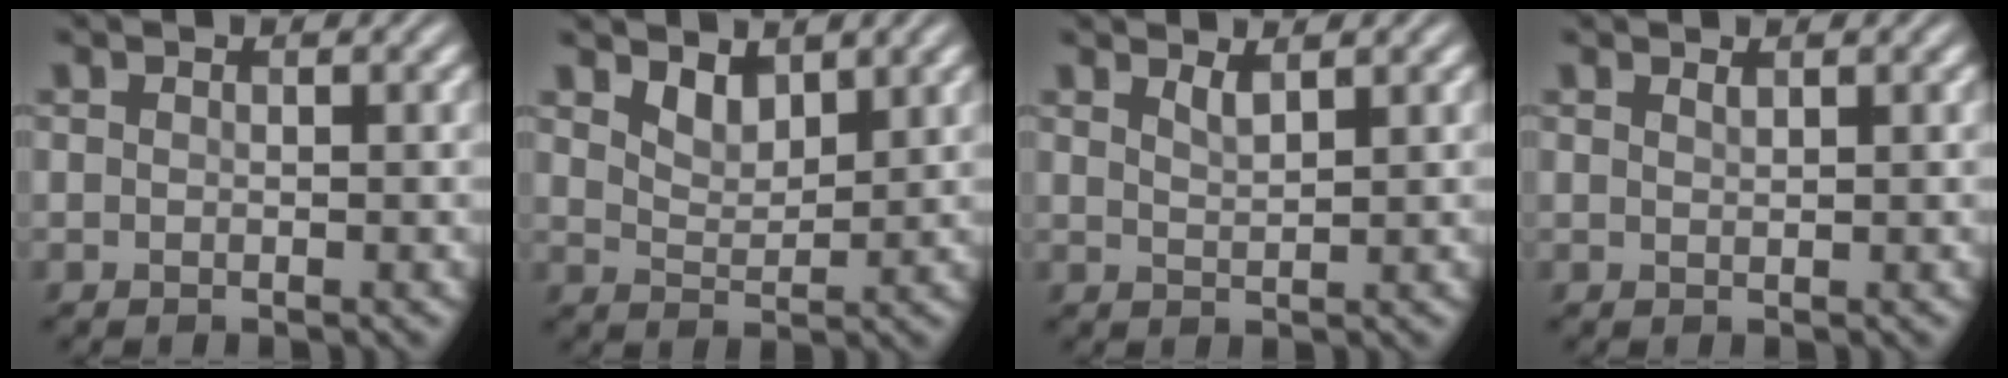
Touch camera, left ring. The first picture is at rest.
{"total": 2.2, "force": [1.8, 0.9, 1.0], "torque": [-0.023, -0.006, 0.035]}
{"total": 1.4, "force": [1.1, 0.4, 0.9], "torque": [-0.013, -0.001, 0.019]}
{"total": 0.6, "force": [0.5, 0.1, 0.3], "torque": [-0.003, -0.001, 0.011]}